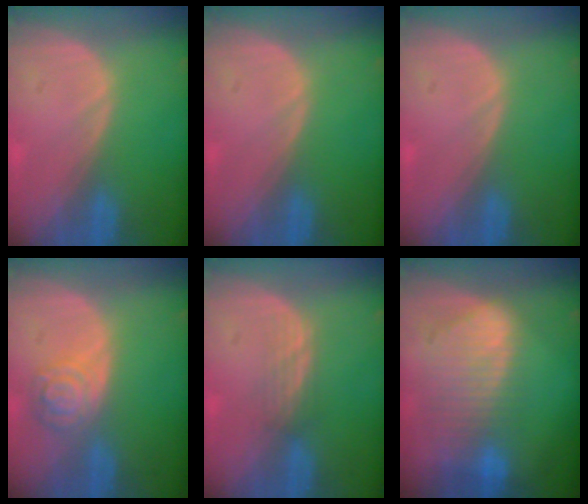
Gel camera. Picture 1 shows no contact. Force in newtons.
{"total": 0.0}
{"total": 0.0}
{"total": 5.3, "press": 4.8, "slide": 2.3}
{"total": 2.2, "press": 2.1, "slide": 0.2}
{"total": 9.2, "press": 8.1, "slide": 4.4}